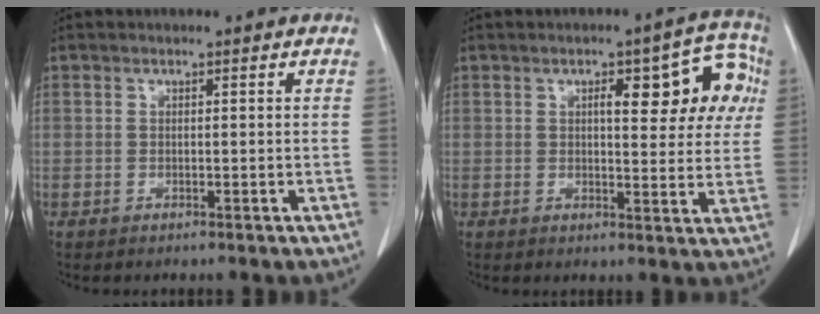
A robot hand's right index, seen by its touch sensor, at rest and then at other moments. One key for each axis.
{"total": 11.1, "fx": 3.5, "fy": 3.7, "fz": 9.9, "tx": -0.113, "ty": 0.028, "tz": 0.039}